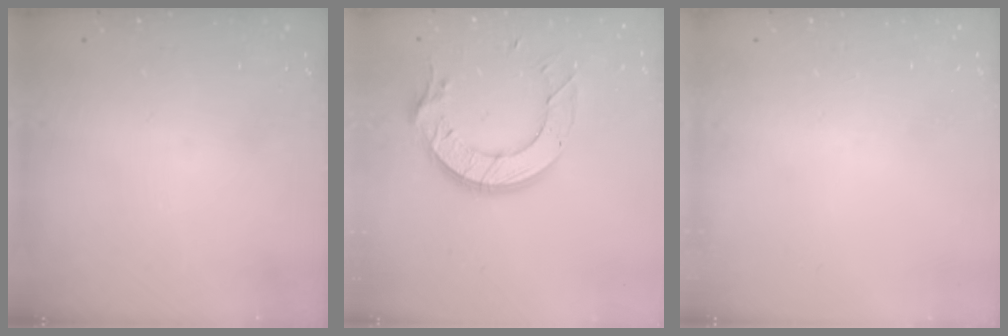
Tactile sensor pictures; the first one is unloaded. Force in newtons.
{"total": 13.4, "press": 13.3, "slide": 0.8}
{"total": 0.0}